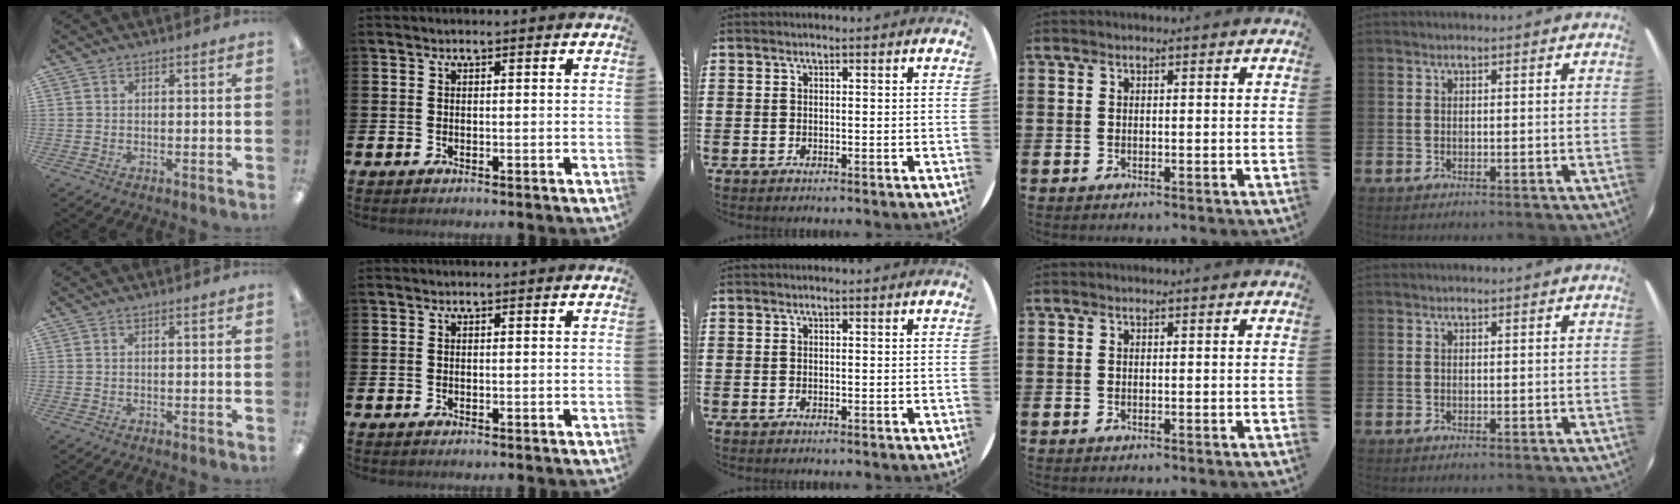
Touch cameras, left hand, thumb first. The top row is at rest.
{}